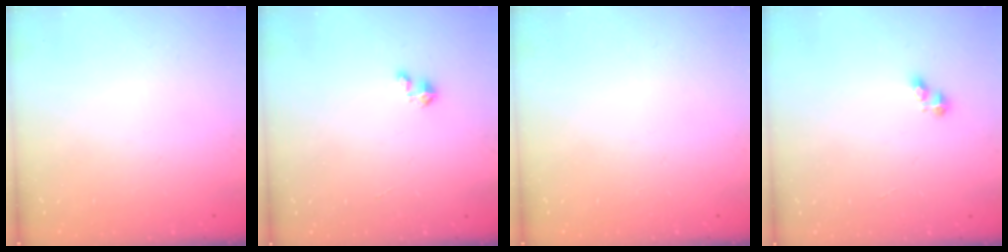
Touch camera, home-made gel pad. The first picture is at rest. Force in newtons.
{"total": 2.1, "press": 2.1, "slide": 0.2}
{"total": 0.0}
{"total": 2.4, "press": 2.4, "slide": 0.3}